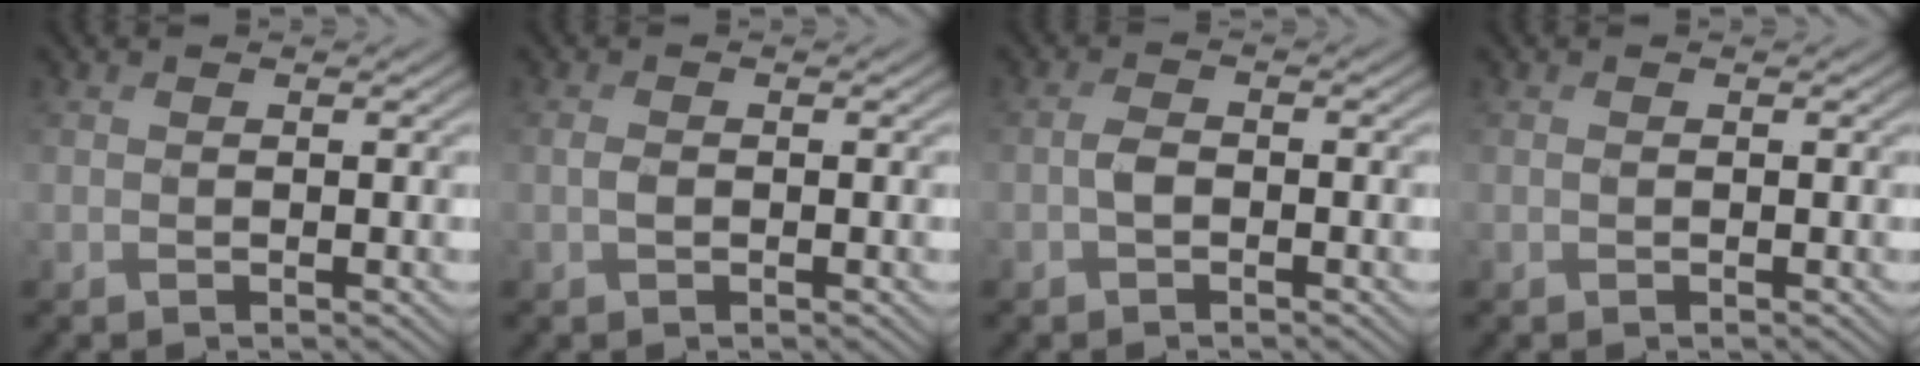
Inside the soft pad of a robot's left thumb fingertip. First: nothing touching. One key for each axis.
{"total": 0.9, "fx": -0.2, "fy": 0.5, "fz": 0.7, "tx": -0.018, "ty": 0.000, "tz": -0.005}
{"total": 1.8, "fx": -0.8, "fy": 0.9, "fz": 1.3, "tx": -0.028, "ty": 0.004, "tz": -0.019}
{"total": 0.0}